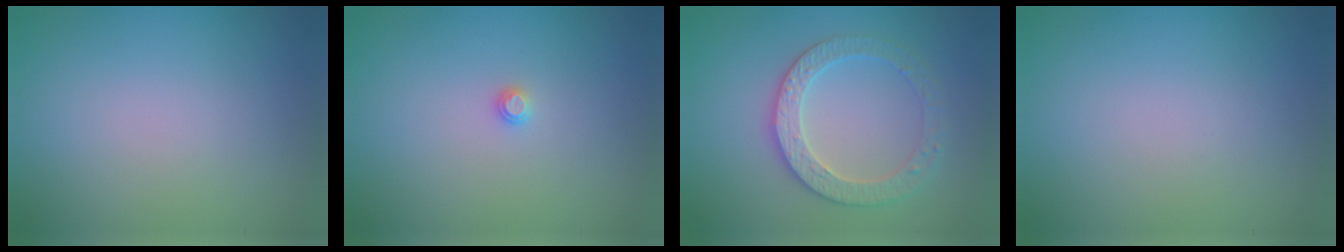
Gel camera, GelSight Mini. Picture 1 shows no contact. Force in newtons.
{"total": 0.6, "press": 0.6, "slide": 0.2}
{"total": 3.4, "press": 3.4, "slide": 0.5}
{"total": 0.0}